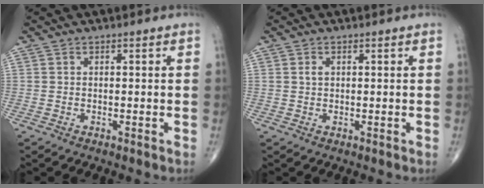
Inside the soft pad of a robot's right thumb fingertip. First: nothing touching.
{"total": 1.3, "force": [0.4, 0.9, 0.9], "torque": [-0.014, 0.001, 0.008]}